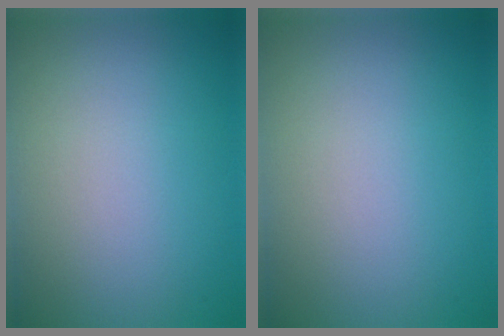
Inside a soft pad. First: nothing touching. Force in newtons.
{"total": 0.0}